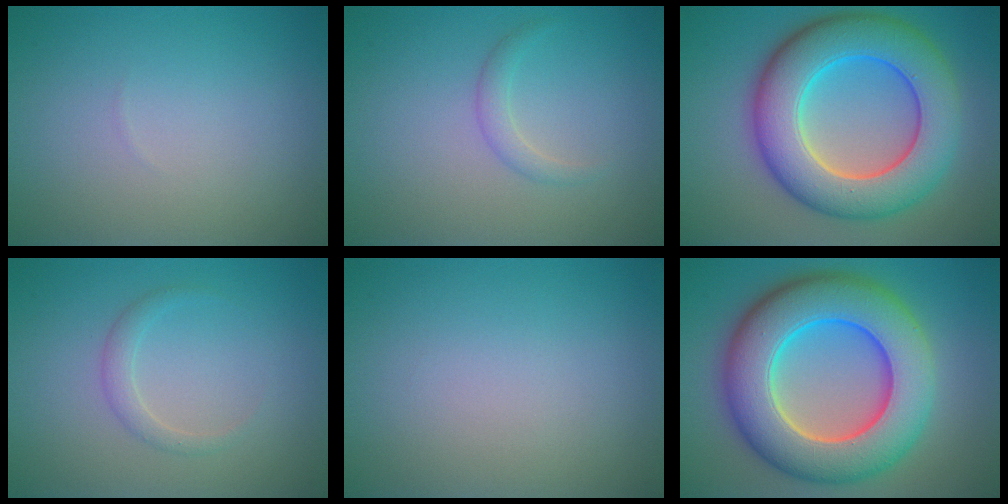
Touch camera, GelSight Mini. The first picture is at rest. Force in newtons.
{"total": 1.3, "press": 1.3, "slide": 0.1}
{"total": 10.9, "press": 10.8, "slide": 0.6}
{"total": 1.4, "press": 1.4, "slide": 0.1}
{"total": 0.0}
{"total": 12.6, "press": 12.5, "slide": 0.5}